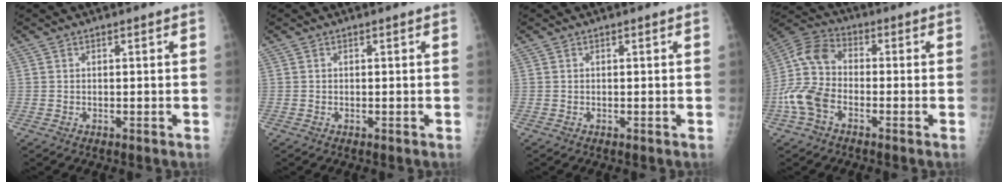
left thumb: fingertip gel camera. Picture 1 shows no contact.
{"total": 0.0}
{"total": 0.0}
{"total": 10.9, "force": [-3.6, 6.9, 7.6], "torque": [-0.166, 0.030, -0.081]}